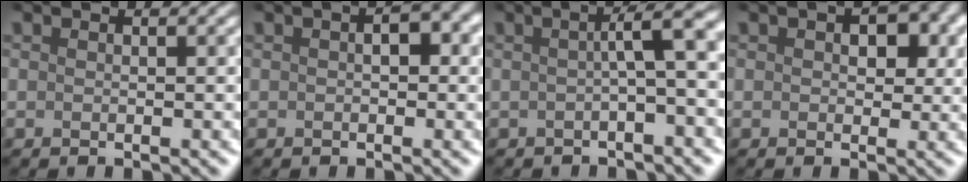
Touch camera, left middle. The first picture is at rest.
{"total": 2.1, "force": [0.0, 1.2, 1.8], "torque": [-0.019, 0.006, -0.001]}
{"total": 4.2, "force": [-0.1, 0.6, 4.2], "torque": [-0.051, 0.019, -0.011]}
{"total": 3.5, "force": [0.9, 2.5, 2.2], "torque": [-0.008, 0.012, 0.005]}